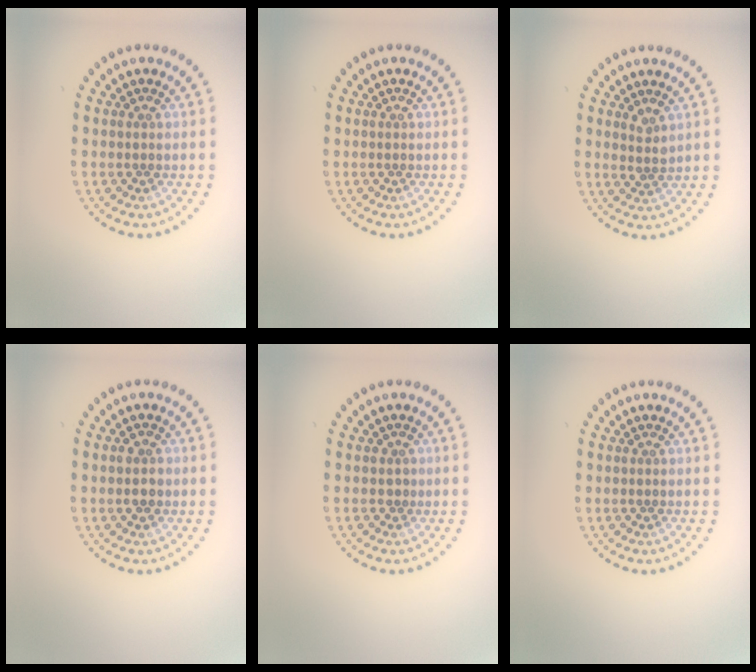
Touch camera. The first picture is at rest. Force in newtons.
{"total": 0.0}
{"total": 1.3, "press": 1.0, "slide": 0.8}
{"total": 1.4, "press": 1.4, "slide": 0.4}
{"total": 0.6, "press": 0.3, "slide": 0.5}
{"total": 0.0}